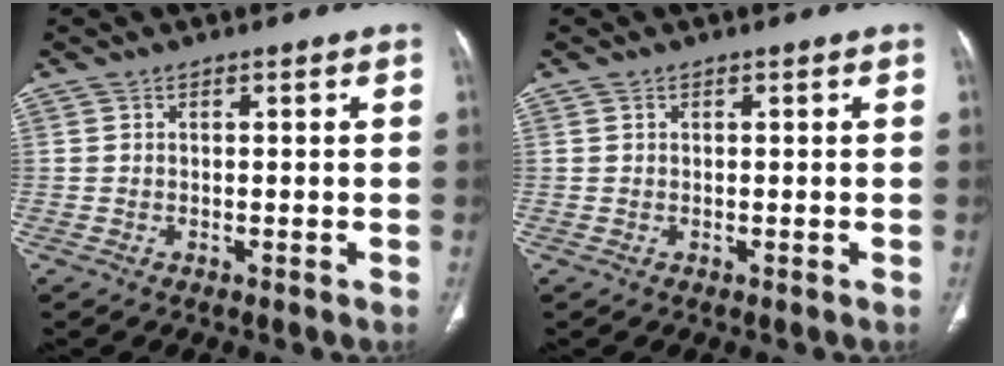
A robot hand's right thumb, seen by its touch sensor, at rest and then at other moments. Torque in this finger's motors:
{"motor_torque": [0.38, -0.27, -0.50, 0.05, 0.04]}